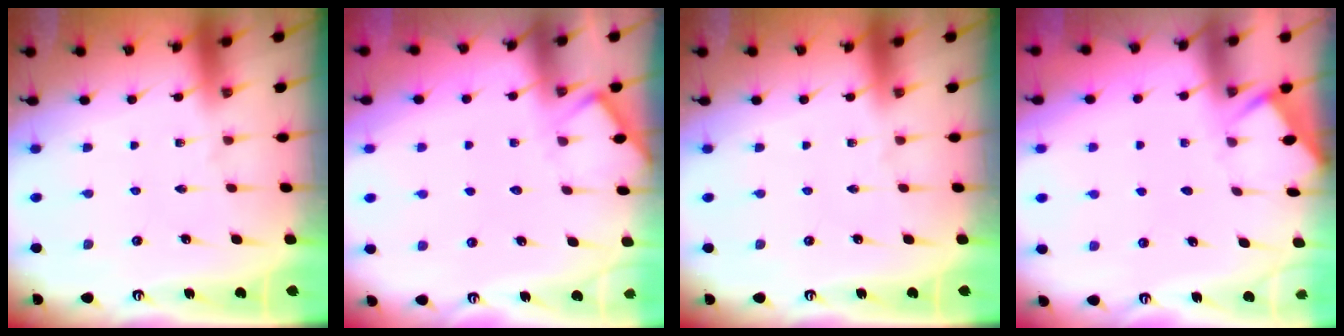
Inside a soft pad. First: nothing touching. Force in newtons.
{"total": 4.6, "press": 4.6, "slide": 0.5}
{"total": 0.0}
{"total": 3.0, "press": 3.0, "slide": 0.2}